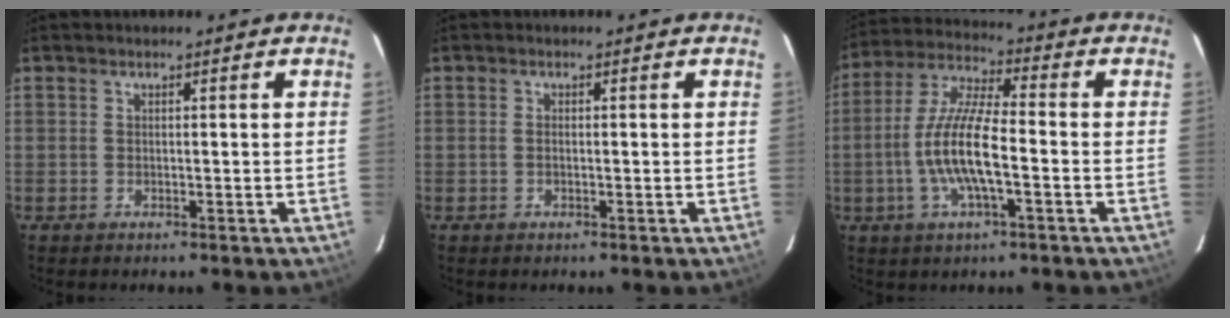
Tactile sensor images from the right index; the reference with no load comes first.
{"total": 0.6, "force": [-0.2, 0.3, 0.5], "torque": [-0.012, 0.001, -0.004]}
{"total": 12.3, "force": [-3.0, 2.8, 11.7], "torque": [-0.241, 0.000, -0.059]}